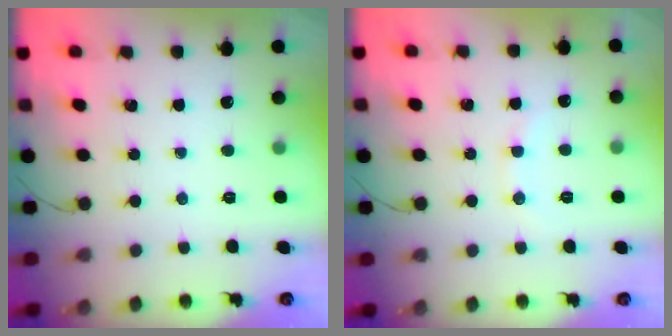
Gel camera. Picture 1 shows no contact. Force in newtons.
{"total": 4.2, "press": 4.1, "slide": 1.0}